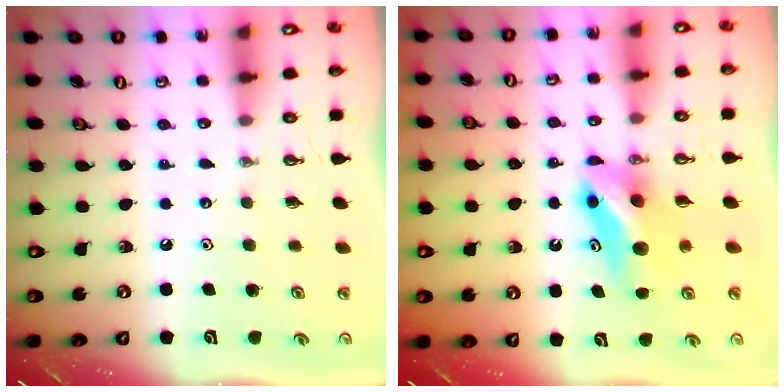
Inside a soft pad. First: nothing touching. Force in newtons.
{"total": 7.1, "press": 7.0, "slide": 1.5}